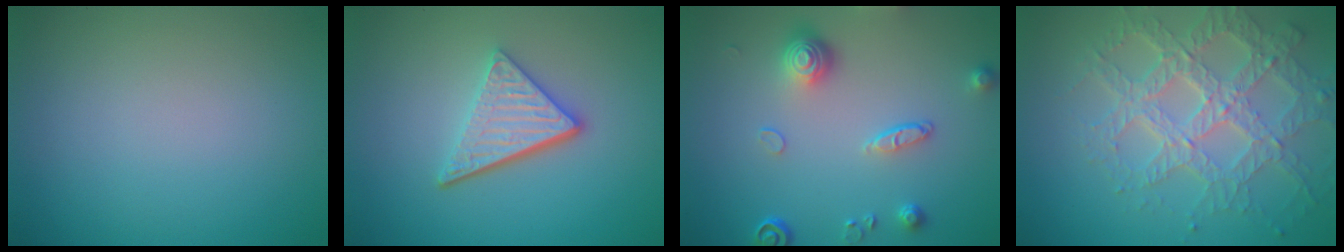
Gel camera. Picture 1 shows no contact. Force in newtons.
{"total": 4.2, "press": 3.2, "slide": 2.7}
{"total": 3.9, "press": 3.1, "slide": 2.4}
{"total": 7.4, "press": 5.3, "slide": 5.1}